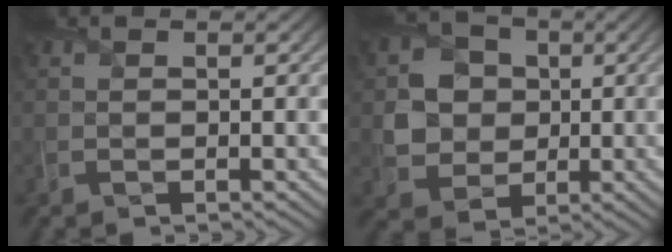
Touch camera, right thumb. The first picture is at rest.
{"total": 6.1, "force": [0.2, 5.4, 2.7], "torque": [-0.071, -0.002, -0.004]}